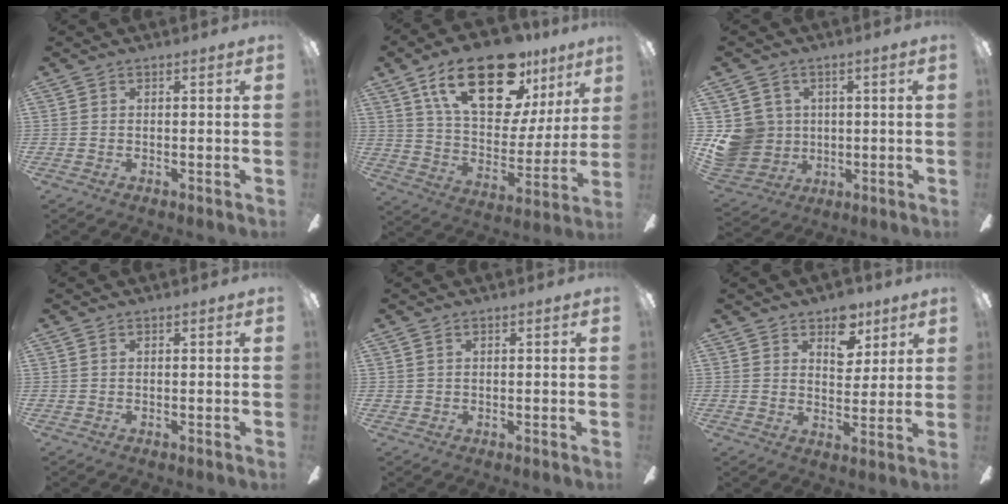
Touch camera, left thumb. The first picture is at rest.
{"total": 25.5, "force": [15.3, 12.1, 16.4], "torque": [-0.259, -0.073, 0.261]}
{"total": 10.7, "force": [0.4, 10.2, 3.0], "torque": [-0.085, 0.005, 0.016]}
{"total": 0.0}
{"total": 0.8, "force": [0.4, 0.6, 0.2], "torque": [-0.005, 0.003, 0.008]}
{"total": 8.6, "force": [5.3, 5.2, 4.3], "torque": [-0.043, -0.016, 0.091]}